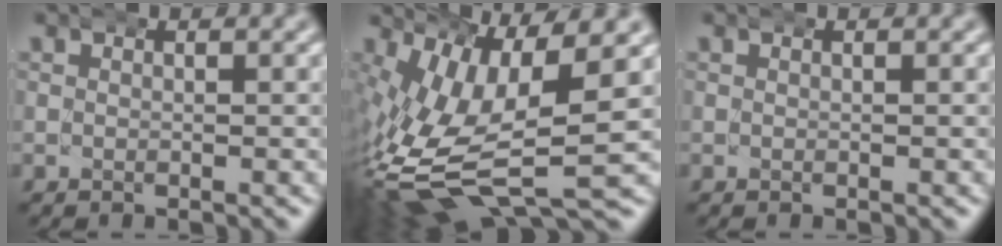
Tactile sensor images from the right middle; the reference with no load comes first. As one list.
[{"total": 10.9, "force": [-2.5, 6.0, 8.7], "torque": [-0.187, -0.039, -0.020]}, {"total": 0.0}]